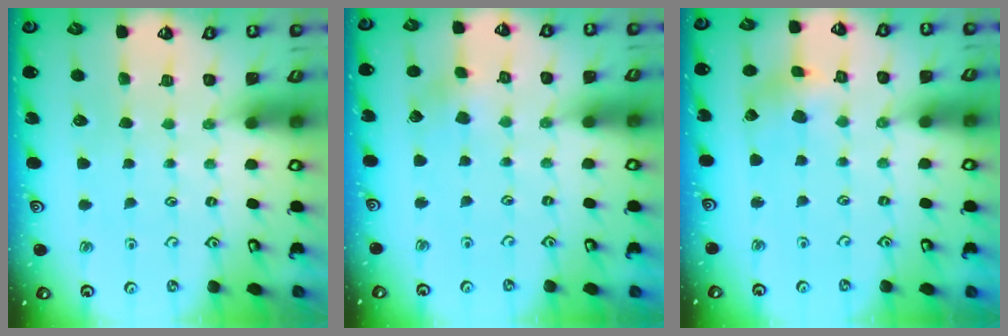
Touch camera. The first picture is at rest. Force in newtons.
{"total": 2.6, "press": 2.6, "slide": 0.2}
{"total": 2.5, "press": 2.5, "slide": 0.4}